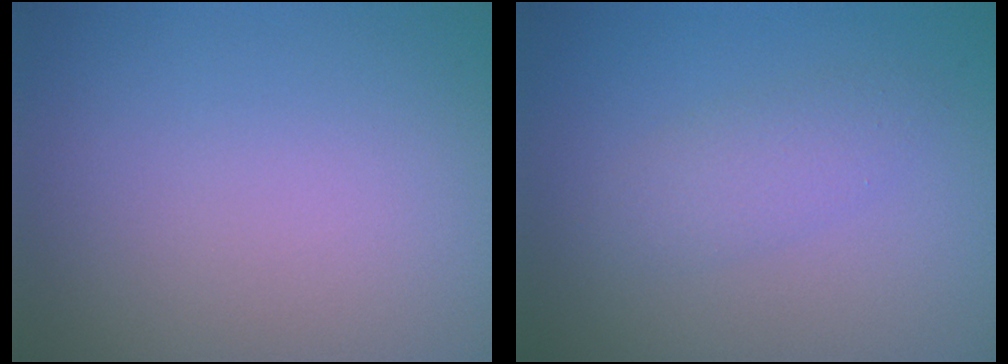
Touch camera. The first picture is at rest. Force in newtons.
{"total": 2.0, "press": 2.0, "slide": 0.1}